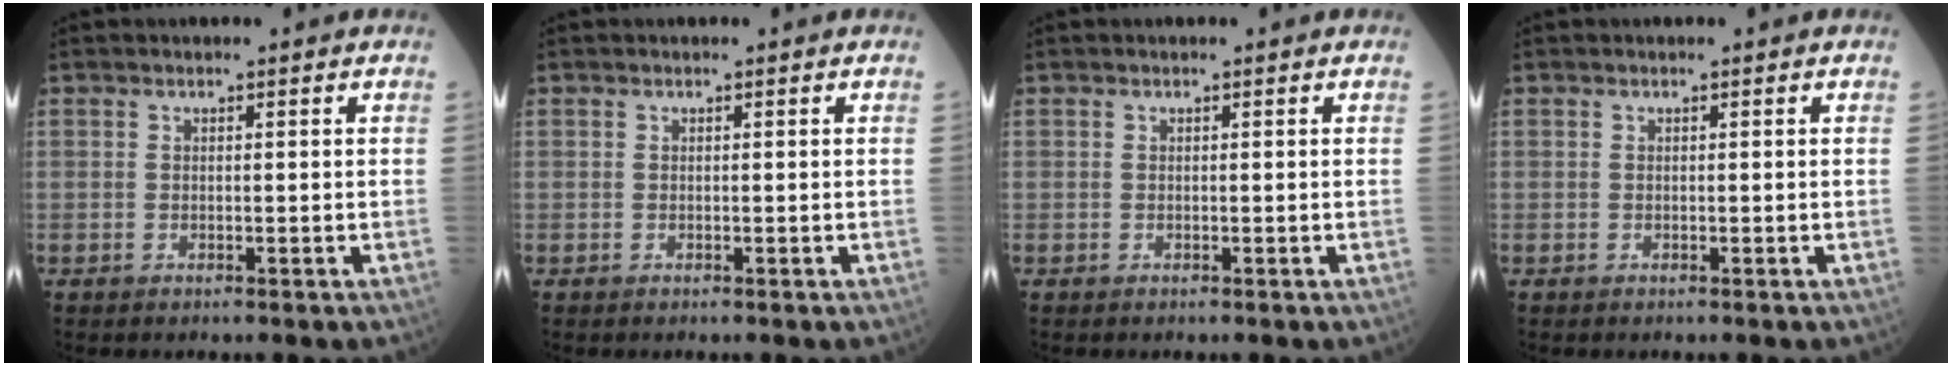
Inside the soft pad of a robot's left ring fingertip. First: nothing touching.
{"total": 0.0}
{"total": 0.0}
{"total": 0.0}